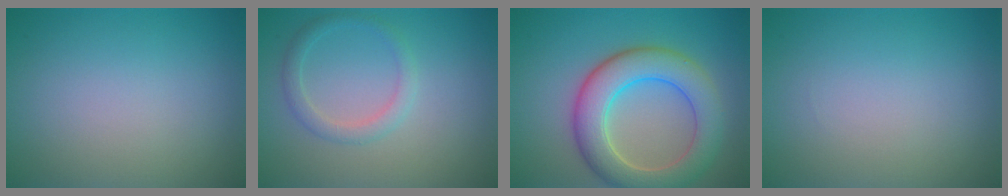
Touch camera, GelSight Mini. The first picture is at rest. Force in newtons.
{"total": 1.9, "press": 1.9, "slide": 0.2}
{"total": 7.1, "press": 7.1, "slide": 0.3}
{"total": 0.0}